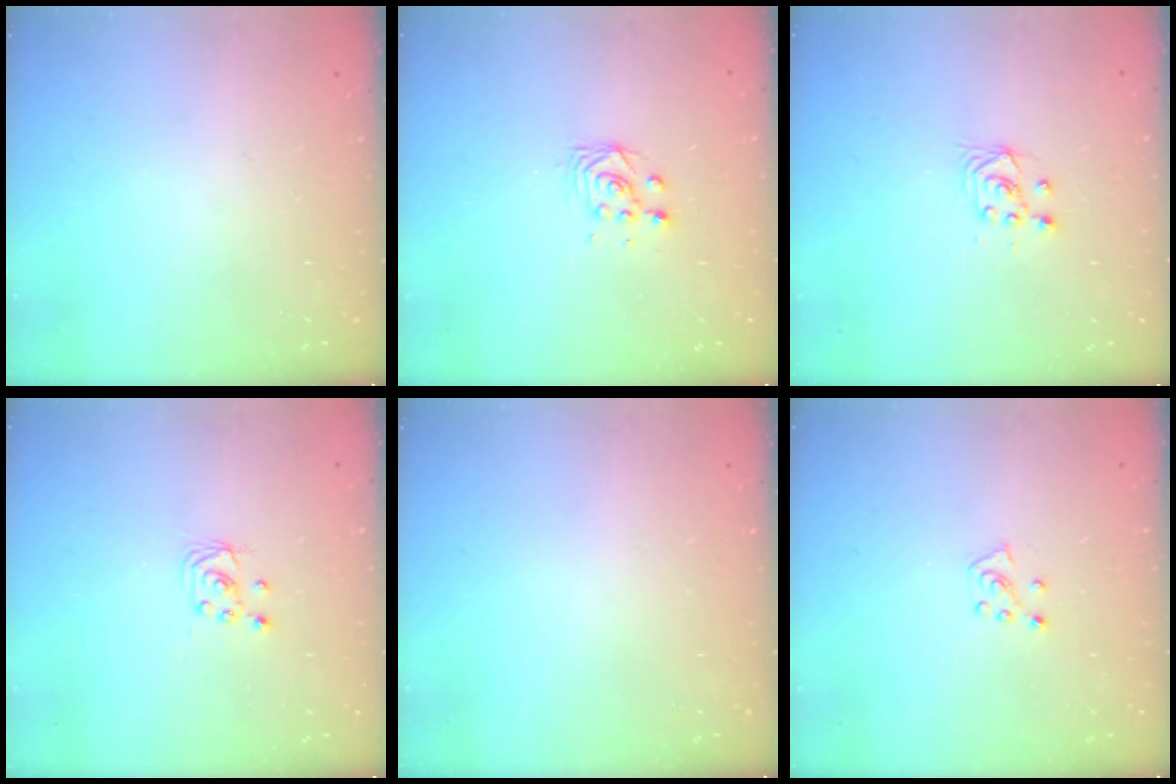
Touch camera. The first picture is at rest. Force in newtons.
{"total": 2.8, "press": 2.5, "slide": 1.3}
{"total": 2.9, "press": 2.7, "slide": 1.0}
{"total": 2.4, "press": 2.4, "slide": 0.2}
{"total": 0.0}
{"total": 5.0, "press": 5.0, "slide": 0.4}